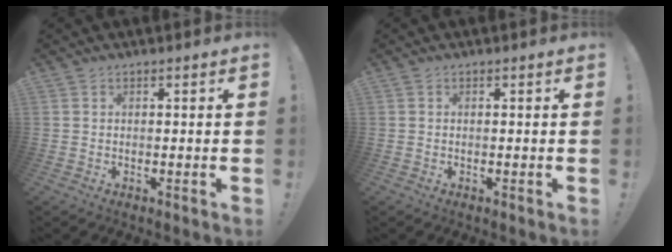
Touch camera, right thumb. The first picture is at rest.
{"total": 0.0}